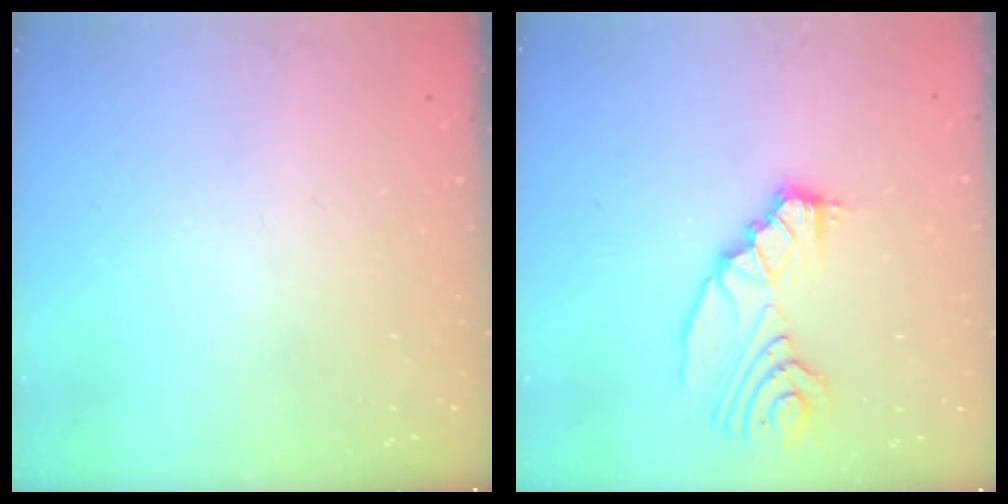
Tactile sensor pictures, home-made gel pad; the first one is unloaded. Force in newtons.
{"total": 10.0, "press": 9.3, "slide": 3.7}